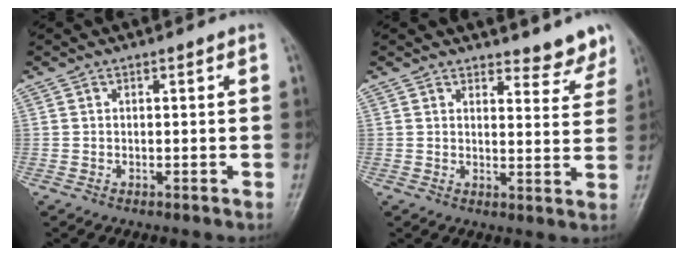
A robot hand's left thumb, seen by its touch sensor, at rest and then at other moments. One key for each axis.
{"total": 6.0, "fx": 5.5, "fy": 2.1, "fz": 1.2, "tx": 0.014, "ty": -0.043, "tz": 0.060}